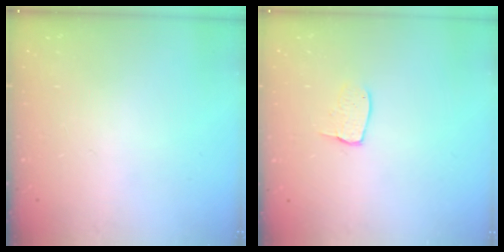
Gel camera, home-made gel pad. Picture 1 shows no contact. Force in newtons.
{"total": 5.2, "press": 5.2, "slide": 0.3}